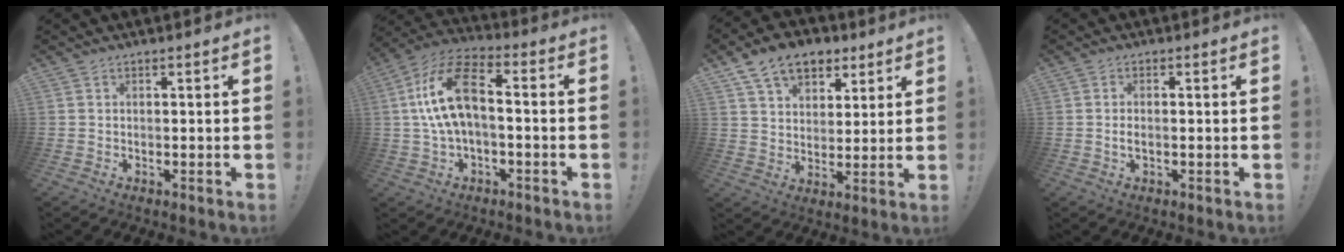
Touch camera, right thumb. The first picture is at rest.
{"total": 15.7, "force": [0.7, 7.9, 13.6], "torque": [-0.264, 0.019, 0.013]}
{"total": 12.8, "force": [7.6, 8.3, 6.2], "torque": [-0.104, -0.032, 0.146]}
{"total": 2.1, "force": [-0.5, 0.8, 1.9], "torque": [-0.040, 0.007, -0.007]}